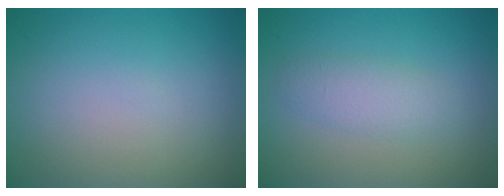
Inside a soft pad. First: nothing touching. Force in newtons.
{"total": 2.3, "press": 2.3, "slide": 0.1}